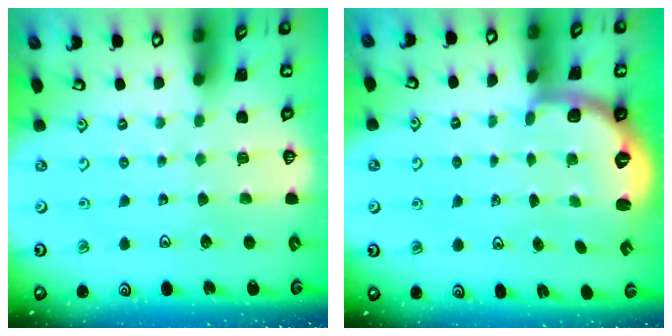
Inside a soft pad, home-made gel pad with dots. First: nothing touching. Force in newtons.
{"total": 2.3, "press": 1.7, "slide": 1.6}